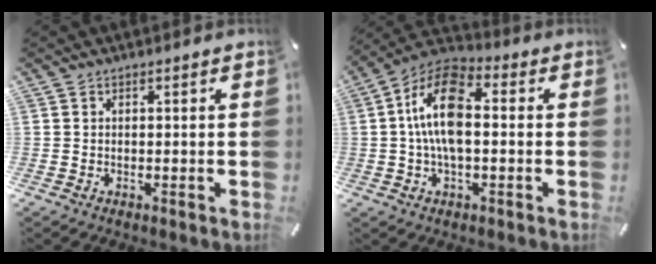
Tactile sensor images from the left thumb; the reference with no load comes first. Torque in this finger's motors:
{"motor_torque": [0.06, 1.42, 1.88, -0.30, 0.58]}